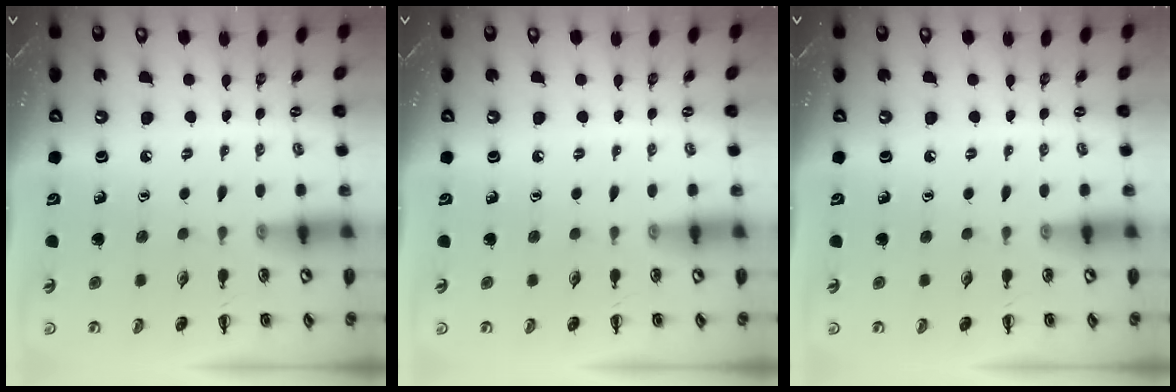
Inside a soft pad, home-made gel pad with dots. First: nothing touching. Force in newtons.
{"total": 0.0}
{"total": 0.0}